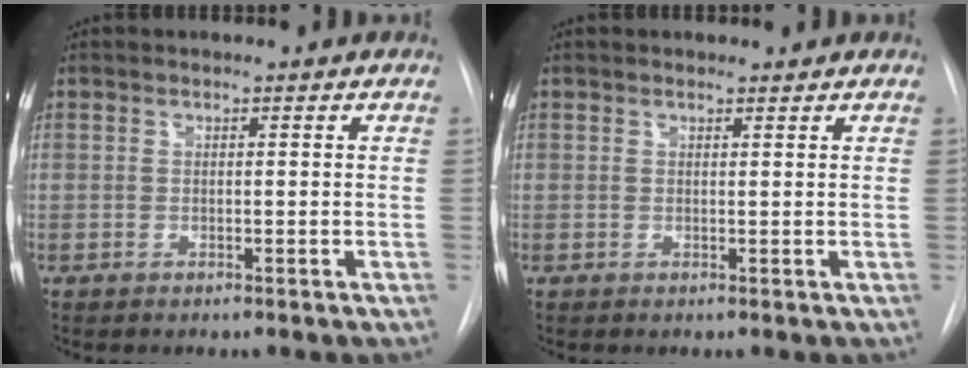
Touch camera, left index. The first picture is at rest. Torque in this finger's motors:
{"motor_torque": [-0.03, 0.00, -0.42, 0.00]}